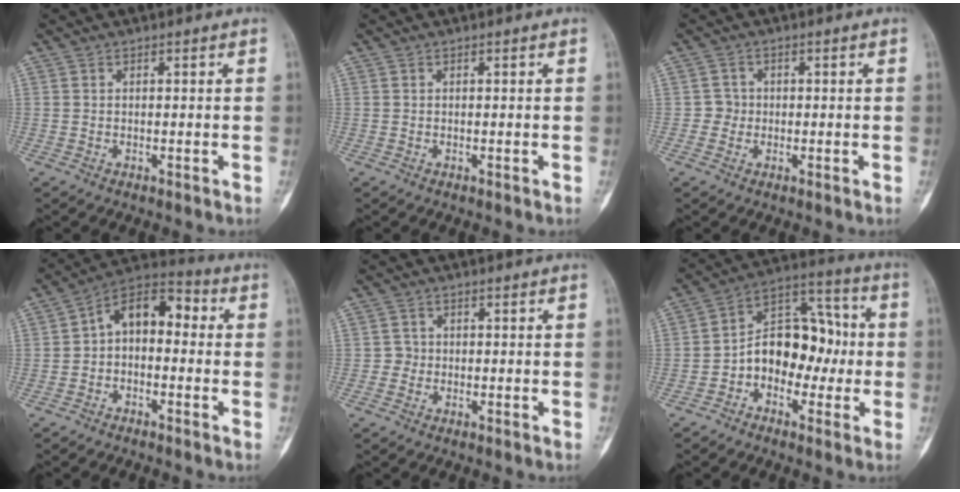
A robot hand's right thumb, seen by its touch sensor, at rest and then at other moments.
{"total": 0.0}
{"total": 2.2, "force": [-0.3, 2.1, 0.0], "torque": [0.016, 0.009, -0.011]}
{"total": 10.1, "force": [-0.4, 7.3, 7.0], "torque": [-0.076, 0.047, -0.029]}
{"total": 1.5, "force": [-0.3, 1.5, 0.0], "torque": [0.011, 0.008, -0.010]}
{"total": 13.8, "force": [-2.1, 9.6, 9.6], "torque": [-0.115, 0.054, -0.044]}